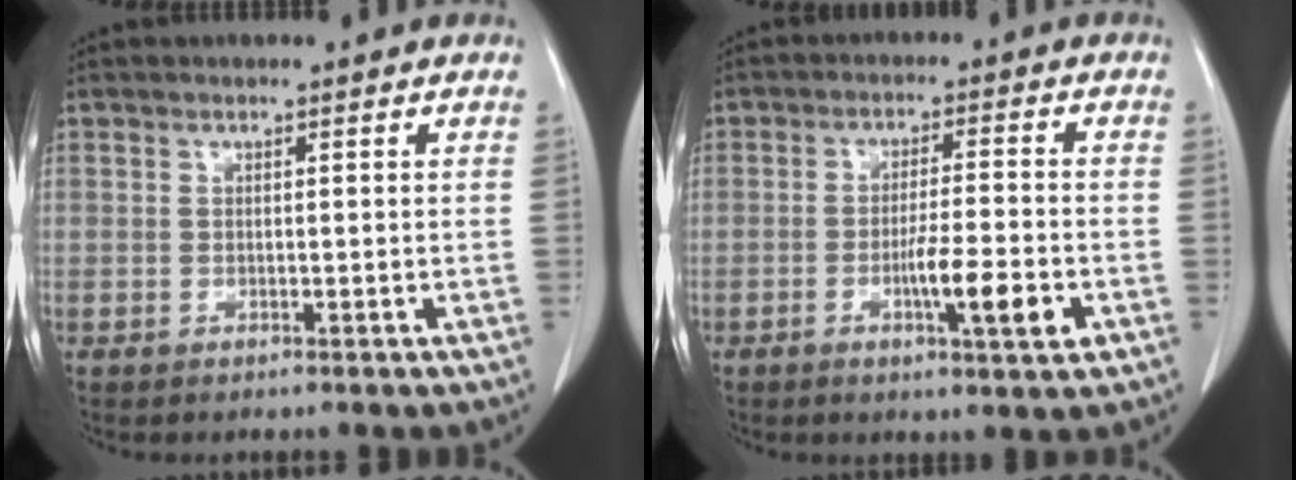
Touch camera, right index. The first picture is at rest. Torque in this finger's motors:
{"motor_torque": [1.25, -0.67, 0.63, 0.16]}